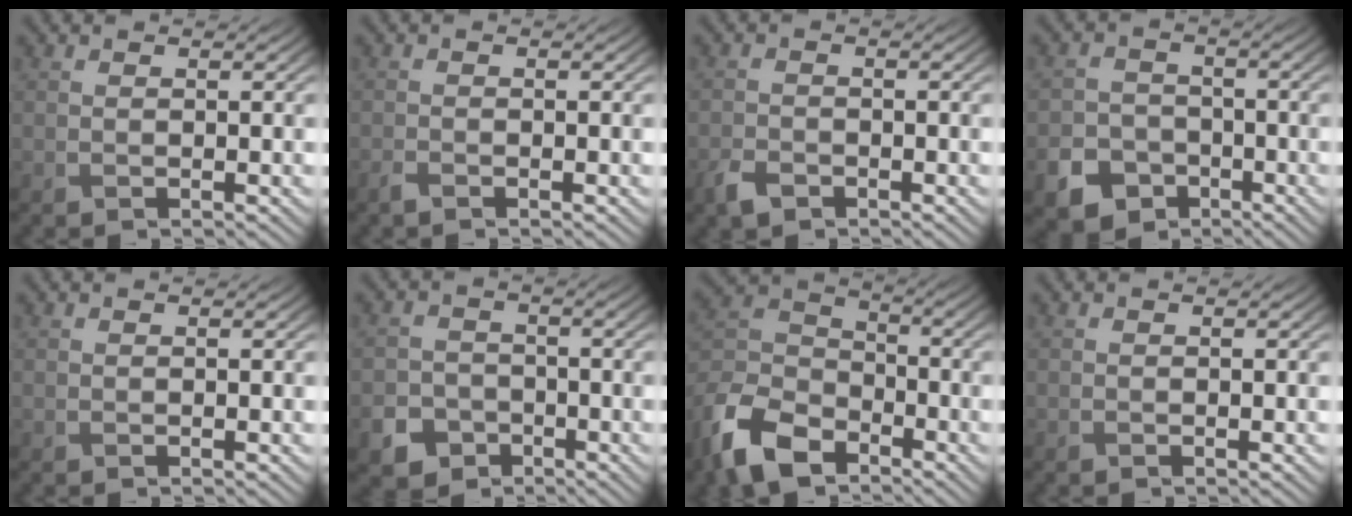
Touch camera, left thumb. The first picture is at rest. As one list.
[{"total": 0.9, "force": [-0.7, 0.2, 0.4], "torque": [-0.012, 0.001, -0.019]}, {"total": 2.4, "force": [-1.7, 1.3, 1.1], "torque": [-0.028, -0.002, -0.043]}, {"total": 6.8, "force": [-4.1, 4.9, 2.3], "torque": [-0.047, -0.017, -0.072]}, {"total": 0.0}, {"total": 5.2, "force": [-3.1, 3.9, 1.6], "torque": [-0.027, -0.009, -0.059]}, {"total": 12.3, "force": [-8.3, 6.6, 6.2], "torque": [-0.155, -0.019, -0.181]}, {"total": 0.0}]